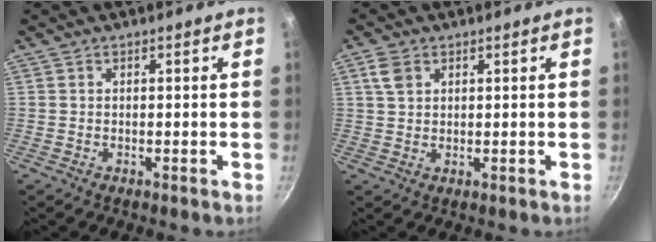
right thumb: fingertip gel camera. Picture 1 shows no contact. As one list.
[{"total": 3.7, "force": [1.6, 2.6, 2.1], "torque": [-0.034, -0.001, 0.031]}]